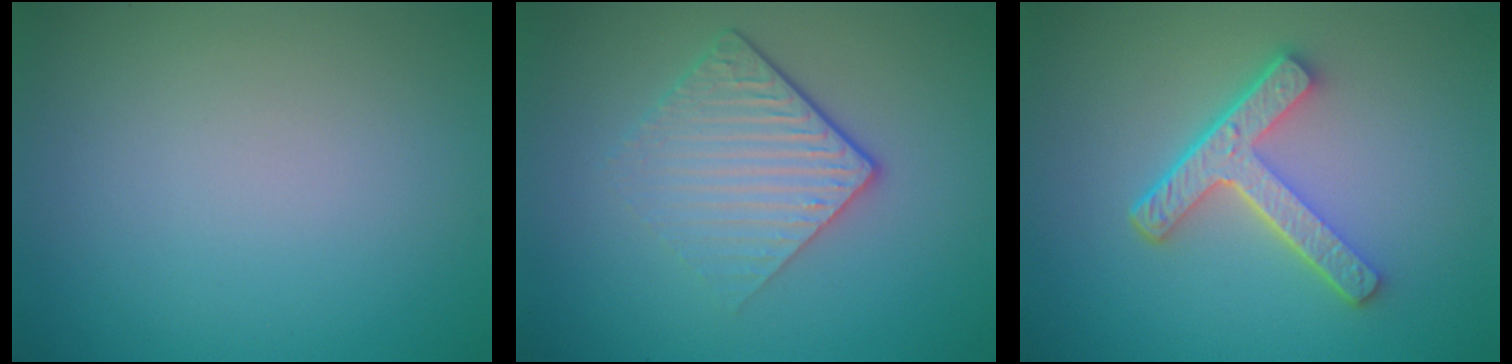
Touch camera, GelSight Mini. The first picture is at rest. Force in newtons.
{"total": 4.4, "press": 2.9, "slide": 3.4}
{"total": 4.6, "press": 3.3, "slide": 3.1}